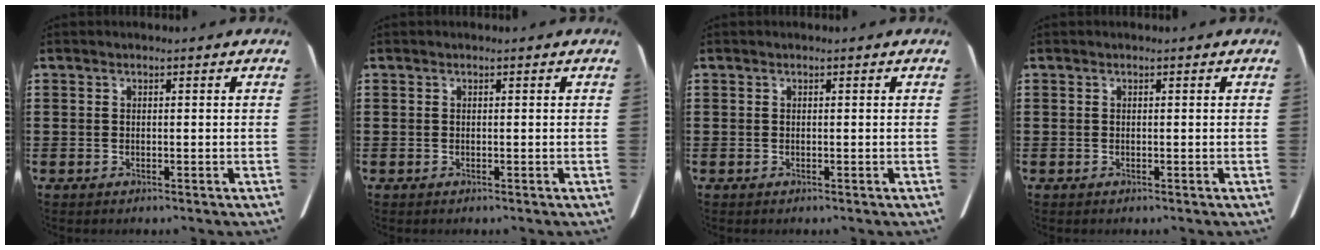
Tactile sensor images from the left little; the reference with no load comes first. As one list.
[{"total": 0.0}, {"total": 0.0}, {"total": 0.0}]